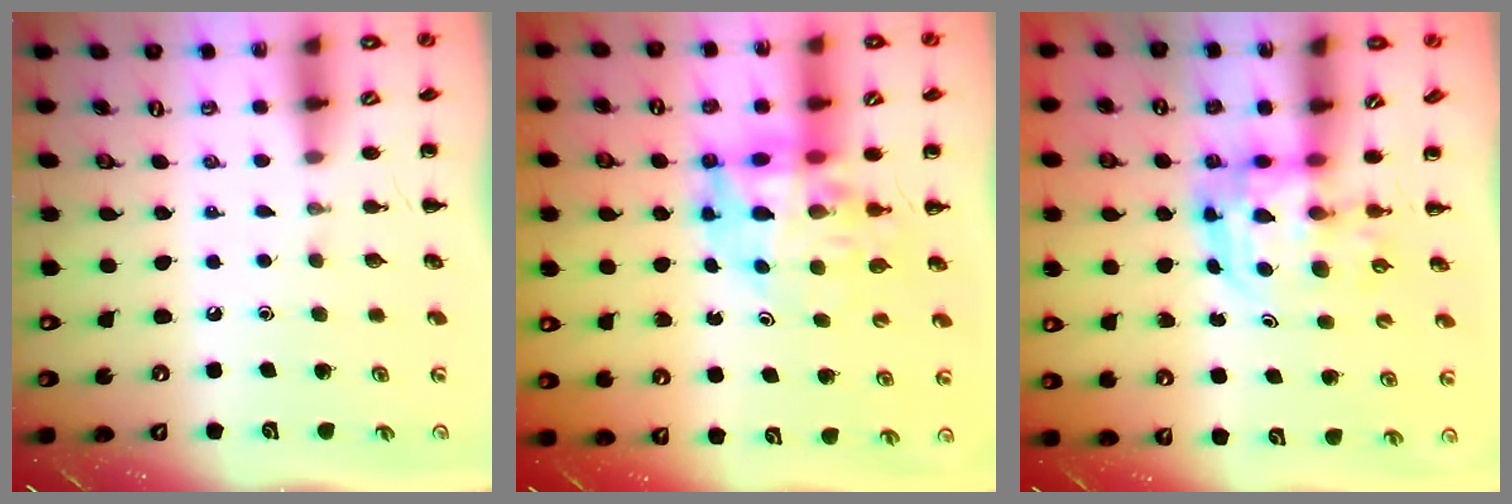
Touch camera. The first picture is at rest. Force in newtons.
{"total": 13.0, "press": 12.4, "slide": 3.8}
{"total": 4.8, "press": 4.6, "slide": 1.3}